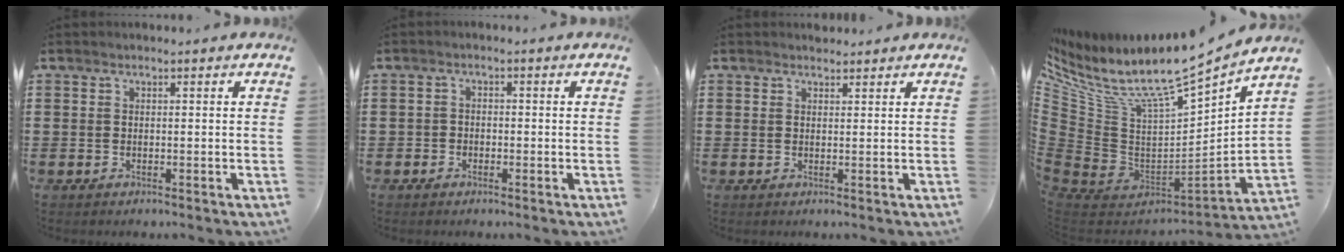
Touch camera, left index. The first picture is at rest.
{"total": 1.2, "force": [-0.8, 0.8, 0.2], "torque": [-0.008, 0.003, -0.019]}
{"total": 1.4, "force": [1.3, 0.4, 0.0], "torque": [-0.003, 0.003, 0.026]}
{"total": 10.4, "force": [7.6, 3.2, 6.4], "torque": [-0.139, -0.063, 0.125]}